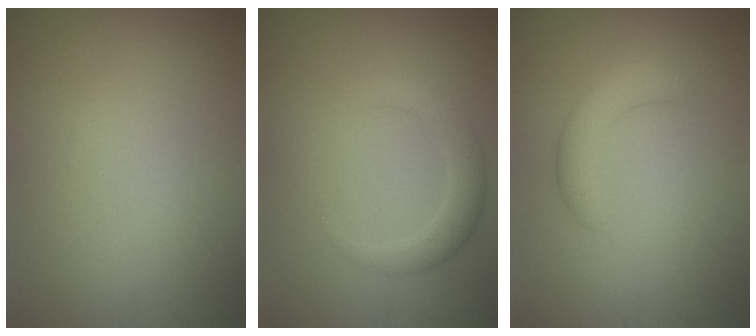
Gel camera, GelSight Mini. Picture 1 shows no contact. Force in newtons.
{"total": 2.8, "press": 2.8, "slide": 0.2}
{"total": 2.6, "press": 2.6, "slide": 0.1}